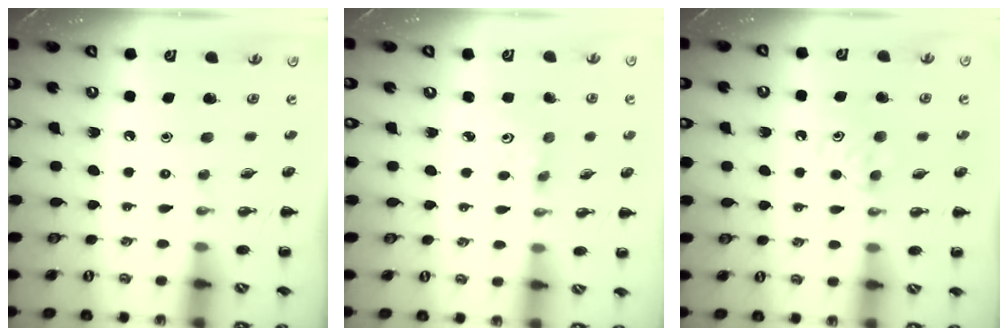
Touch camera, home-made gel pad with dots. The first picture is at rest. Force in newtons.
{"total": 1.2, "press": 1.2, "slide": 0.3}
{"total": 5.1, "press": 4.9, "slide": 1.5}